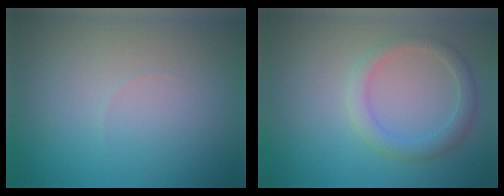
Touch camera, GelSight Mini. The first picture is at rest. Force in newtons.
{"total": 2.4, "press": 2.4, "slide": 0.1}